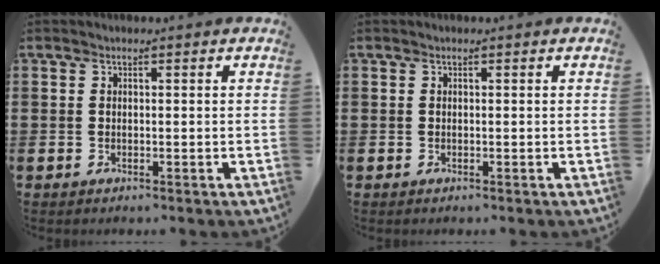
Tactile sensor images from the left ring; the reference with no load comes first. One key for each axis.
{"total": 0.0}